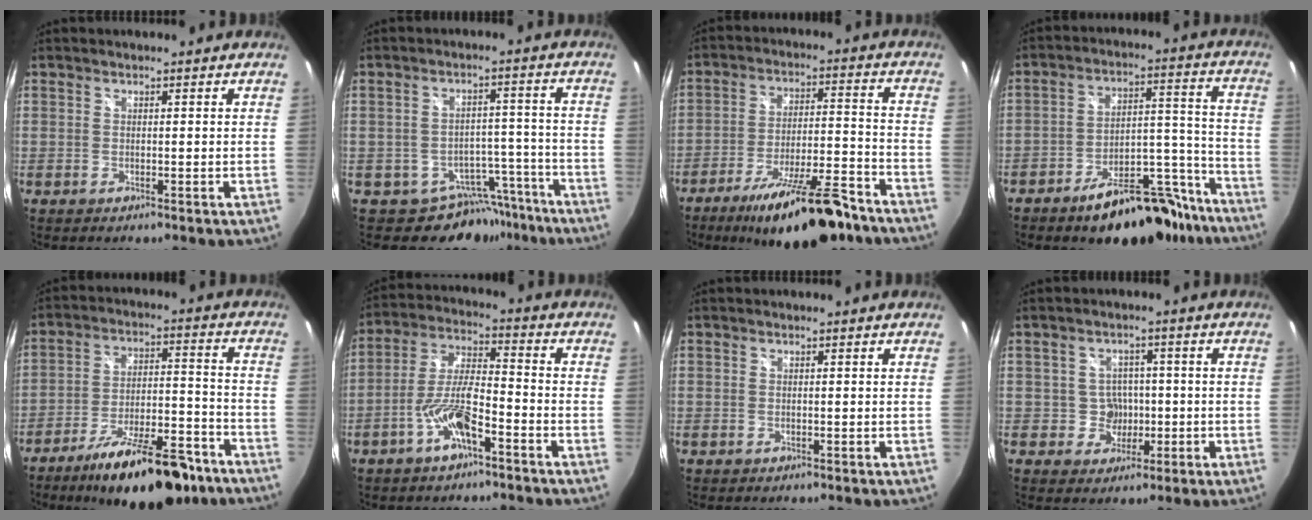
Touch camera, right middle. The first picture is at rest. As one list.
[{"total": 8.7, "force": [-7.0, 5.0, 1.2], "torque": [-0.004, 0.035, -0.084]}, {"total": 18.9, "force": [-14.3, 4.5, 11.5], "torque": [-0.196, -0.014, -0.213]}, {"total": 19.3, "force": [-15.3, 7.5, 9.0], "torque": [-0.124, 0.043, -0.199]}, {"total": 19.8, "force": [-14.6, 6.3, 11.9], "torque": [-0.193, -0.012, -0.214]}, {"total": 8.7, "force": [-4.9, 2.2, 6.8], "torque": [-0.149, 0.008, -0.090]}, {"total": 0.0}, {"total": 4.5, "force": [-0.9, 4.4, 0.4], "torque": [-0.012, 0.017, -0.003]}]